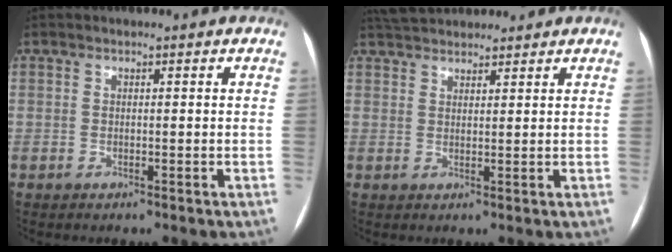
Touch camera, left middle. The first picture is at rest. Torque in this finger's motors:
{"motor_torque": [0.26, -0.37, 0.02, 0.00]}